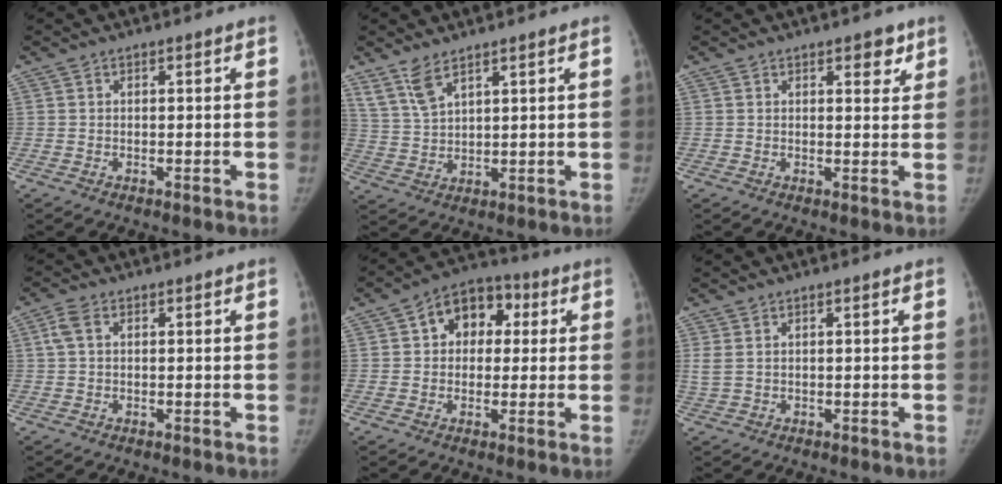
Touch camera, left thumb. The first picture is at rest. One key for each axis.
{"total": 5.2, "fx": 3.9, "fy": 1.6, "fz": 3.1, "tx": -0.063, "ty": -0.017, "tz": 0.087}
{"total": 3.4, "fx": 2.0, "fy": 1.8, "fz": 2.0, "tx": -0.003, "ty": -0.010, "tz": 0.024}
{"total": 2.8, "fx": 0.8, "fy": 1.7, "fz": 2.1, "tx": -0.050, "ty": 0.012, "tz": 0.016}
{"total": 10.2, "fx": 2.5, "fy": 7.7, "fz": 6.1, "tx": -0.052, "ty": 0.017, "tz": 0.027}
{"total": 2.1, "fx": 0.7, "fy": 1.2, "fz": 1.6, "tx": -0.052, "ty": 0.008, "tz": 0.021}